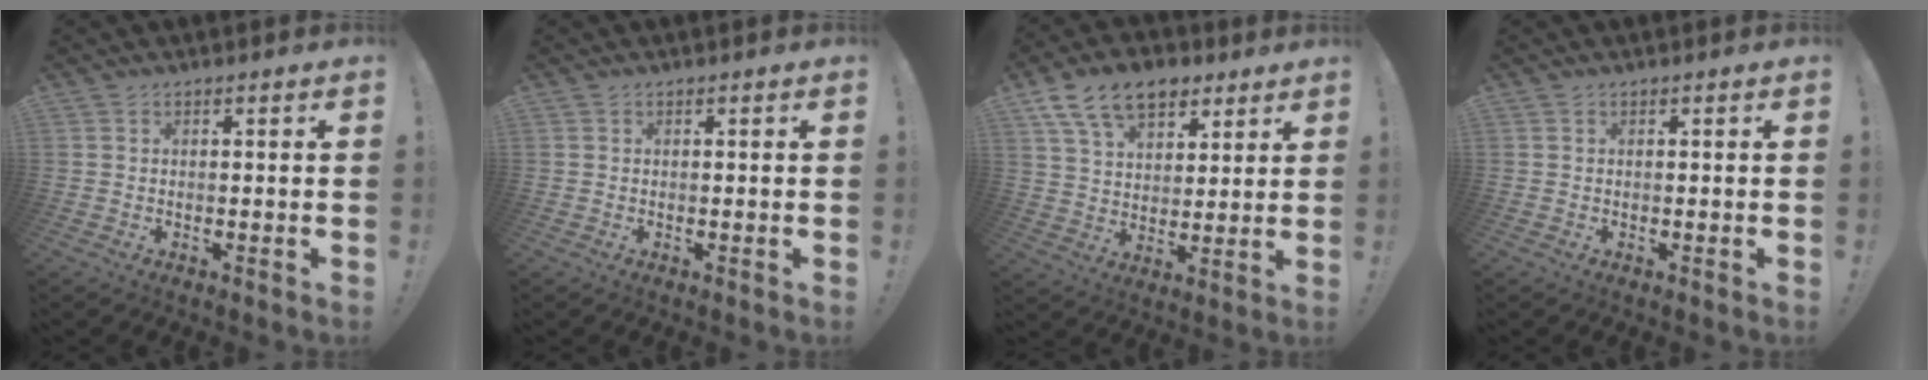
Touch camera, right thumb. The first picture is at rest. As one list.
[{"total": 0.0}, {"total": 14.7, "force": [8.3, 9.2, 7.9], "torque": [-0.133, -0.034, 0.158]}, {"total": 0.0}]